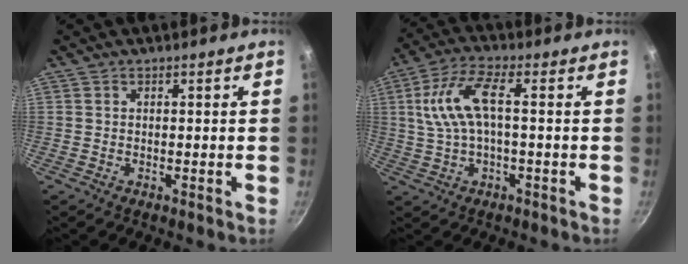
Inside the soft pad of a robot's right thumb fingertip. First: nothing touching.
{"total": 10.0, "force": [0.6, 3.7, 9.2], "torque": [-0.196, 0.019, 0.011]}